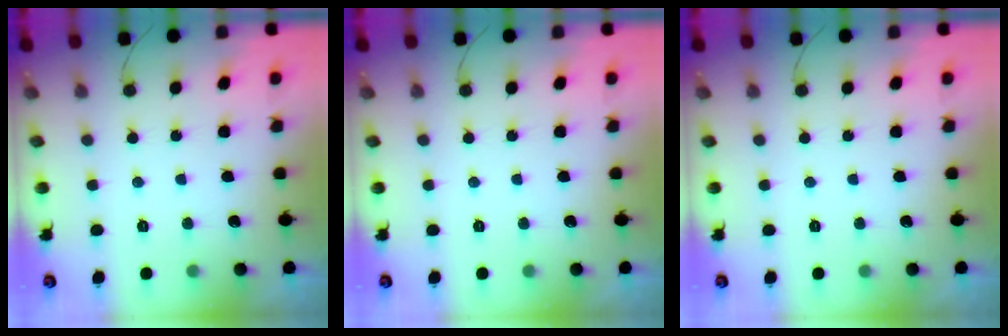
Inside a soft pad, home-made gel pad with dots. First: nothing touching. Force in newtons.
{"total": 0.0}
{"total": 0.0}